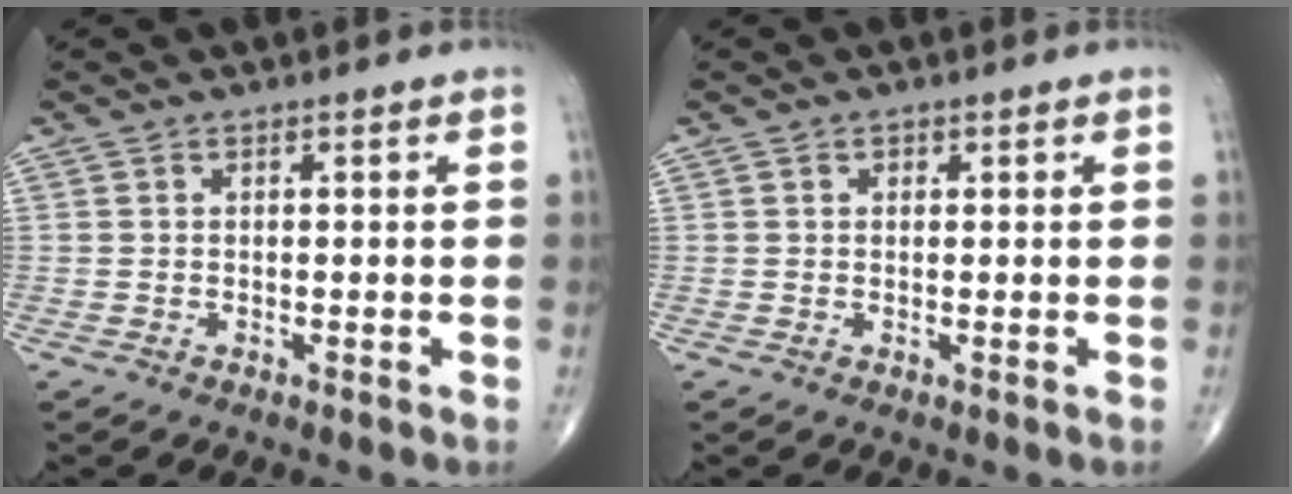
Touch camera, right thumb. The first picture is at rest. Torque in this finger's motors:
{"motor_torque": [0.24, -0.55, -0.07, 0.02, 0.01]}